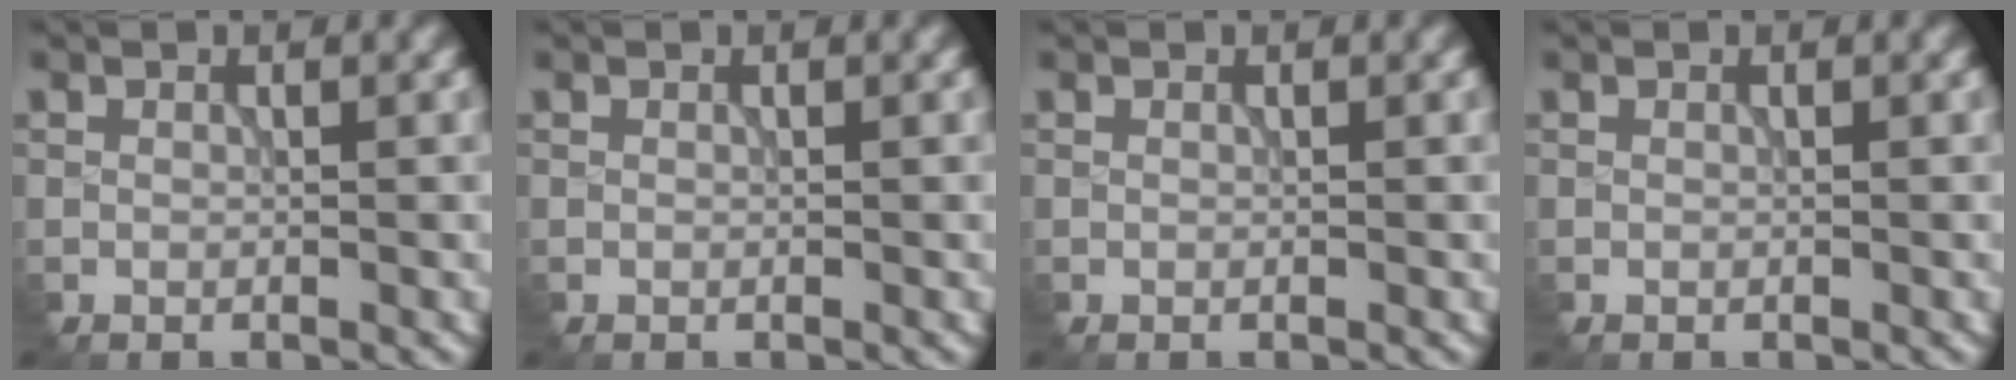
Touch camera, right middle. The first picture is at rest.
{"total": 0.0}
{"total": 0.0}
{"total": 0.0}